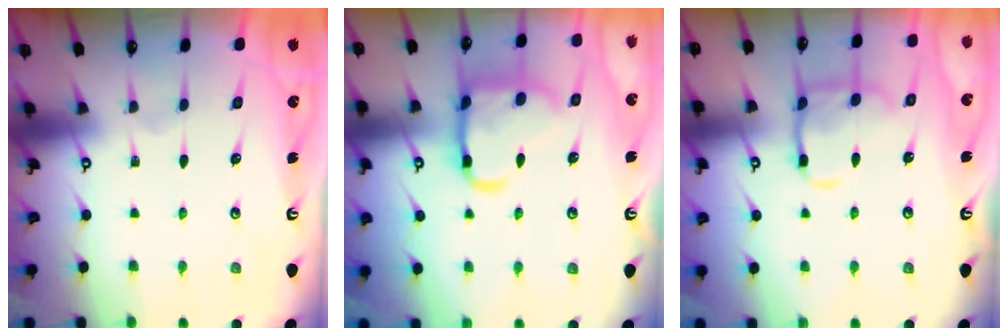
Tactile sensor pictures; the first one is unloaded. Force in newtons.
{"total": 16.5, "press": 16.5, "slide": 1.3}
{"total": 12.2, "press": 12.2, "slide": 0.9}